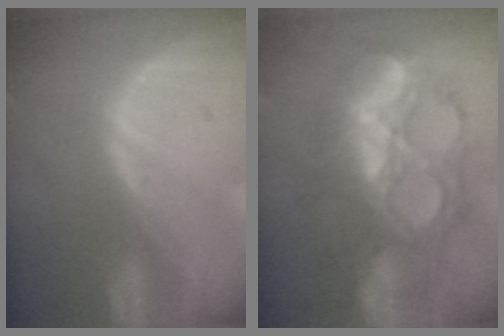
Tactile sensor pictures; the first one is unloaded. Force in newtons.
{"total": 11.3, "press": 11.3, "slide": 1.2}